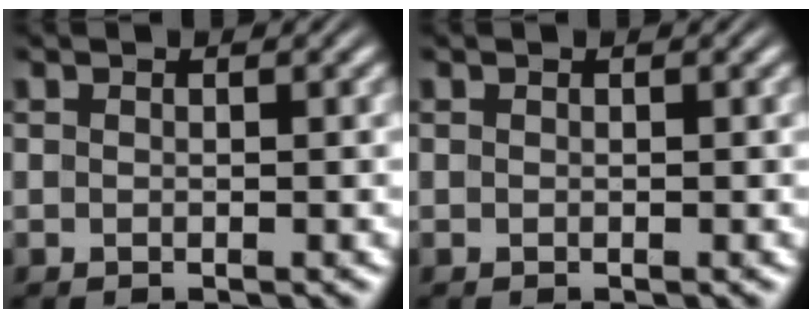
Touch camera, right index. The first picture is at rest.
{"total": 0.0}